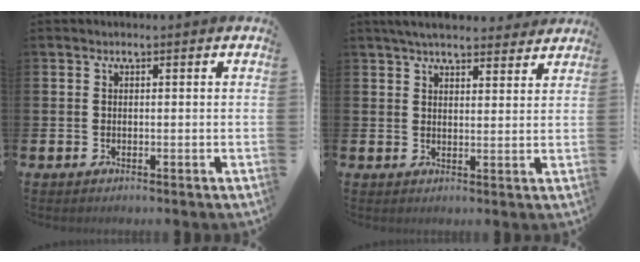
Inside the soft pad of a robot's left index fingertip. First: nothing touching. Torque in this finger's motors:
{"motor_torque": [1.05, -1.09, 0.70, 0.20]}